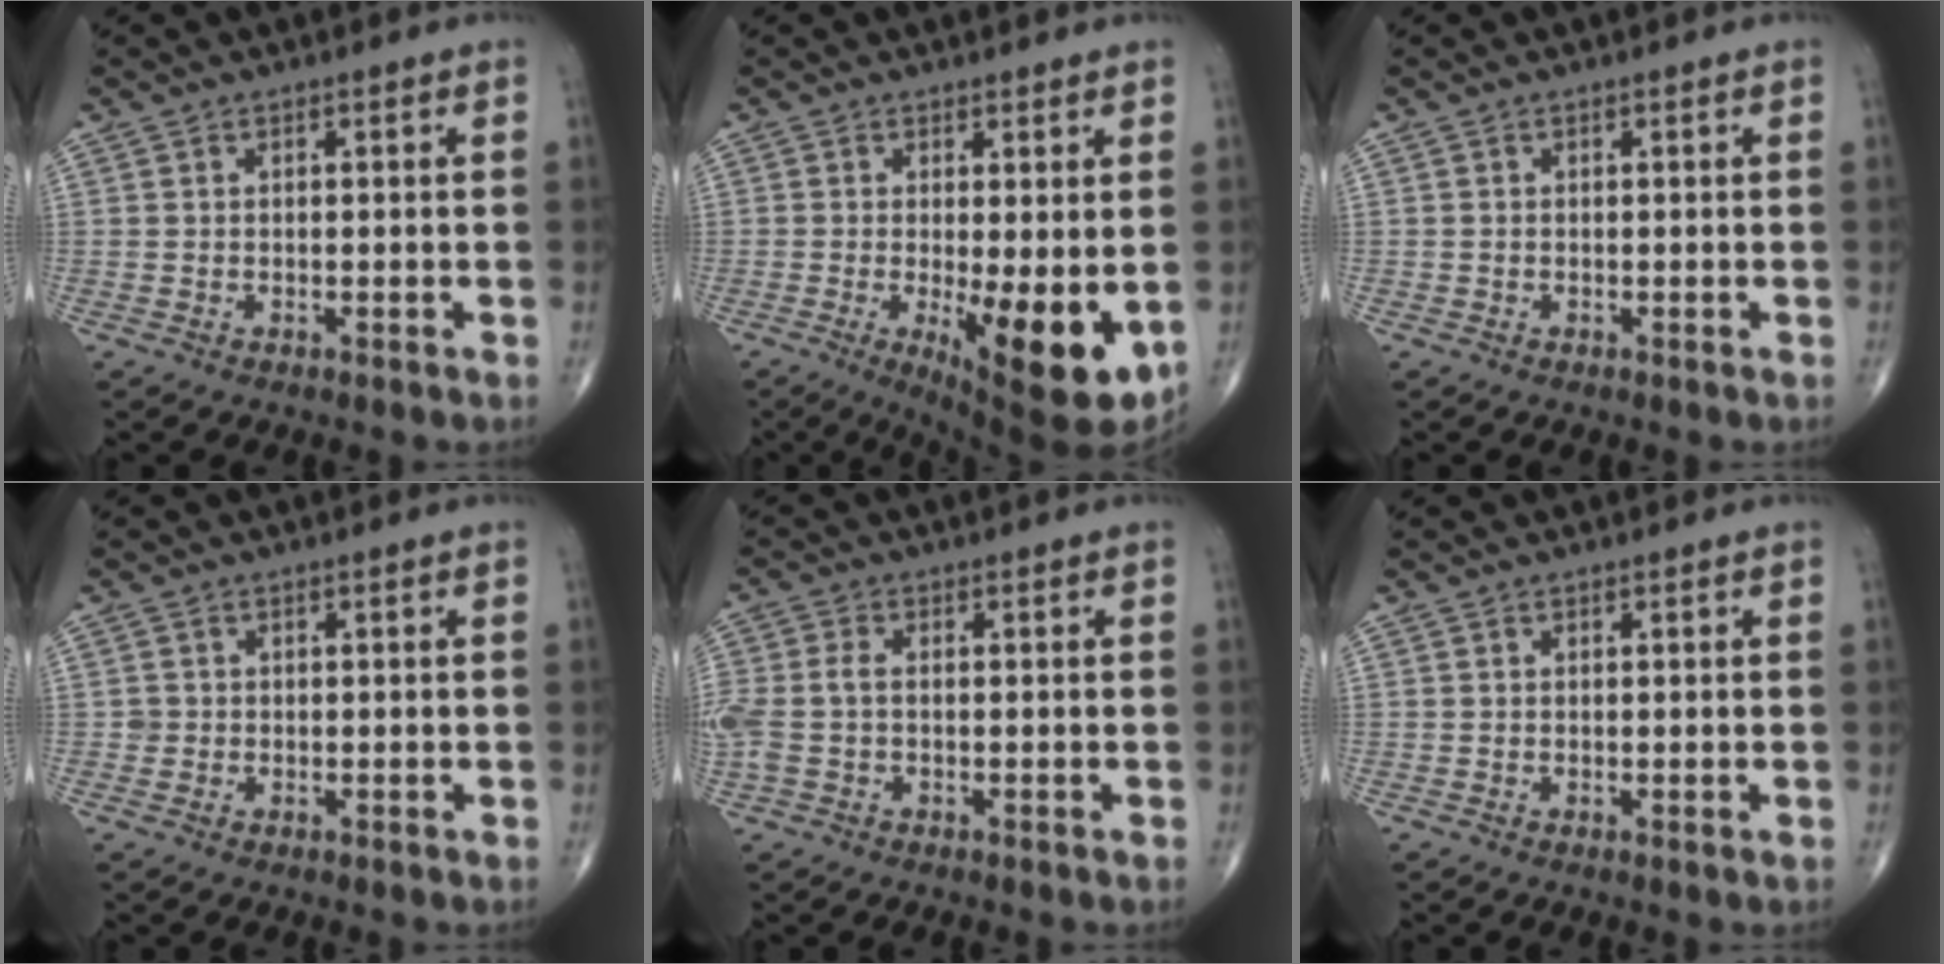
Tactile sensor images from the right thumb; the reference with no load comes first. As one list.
[{"total": 12.1, "force": [-2.2, 3.7, 11.3], "torque": [-0.158, -0.027, -0.021]}, {"total": 0.0}, {"total": 1.0, "force": [-0.1, 1.0, 0.1], "torque": [0.004, 0.004, -0.003]}, {"total": 6.0, "force": [-0.5, 3.8, 4.7], "torque": [-0.135, 0.012, -0.010]}, {"total": 0.0}]